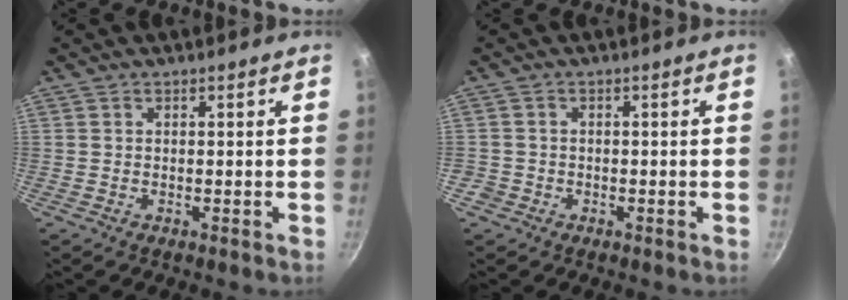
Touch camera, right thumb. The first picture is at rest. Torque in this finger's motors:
{"motor_torque": [0.08, 0.17, -0.29, 0.21, 0.03]}